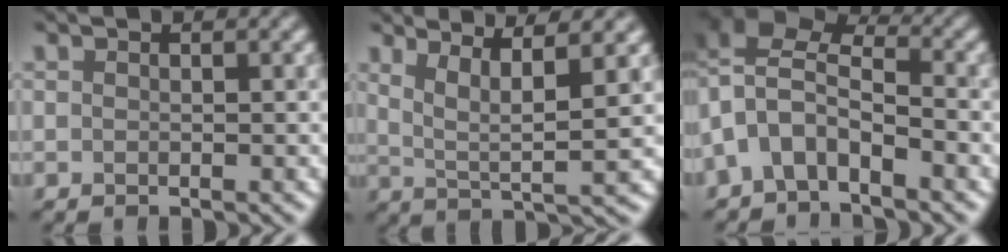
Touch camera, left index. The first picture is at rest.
{"total": 5.0, "force": [2.4, 0.8, 4.4], "torque": [-0.079, 0.005, 0.056]}
{"total": 5.5, "force": [-2.6, 3.3, 3.5], "torque": [-0.062, 0.012, -0.050]}